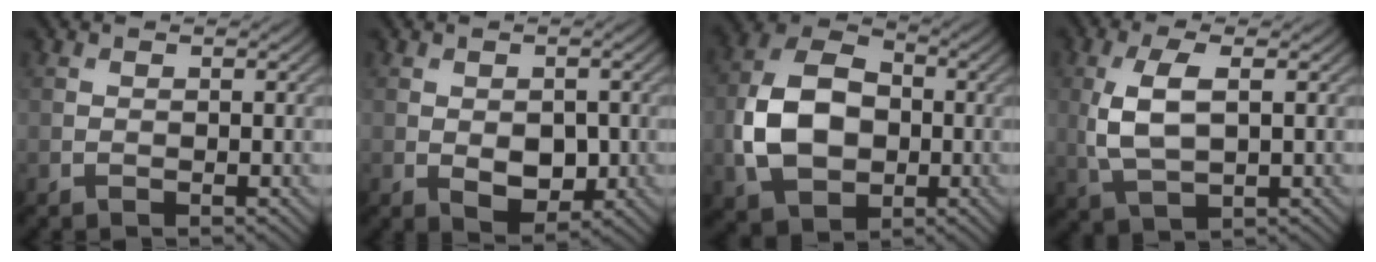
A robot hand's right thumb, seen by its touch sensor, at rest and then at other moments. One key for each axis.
{"total": 4.2, "fx": -0.7, "fy": 2.7, "fz": 3.2, "tx": -0.056, "ty": -0.014, "tz": -0.005}
{"total": 11.7, "fx": -1.5, "fy": 8.4, "fz": 8.1, "tx": -0.185, "ty": 0.000, "tz": -0.035}
{"total": 6.3, "fx": 0.6, "fy": 2.7, "fz": 5.6, "tx": -0.133, "ty": -0.001, "tz": 0.014}